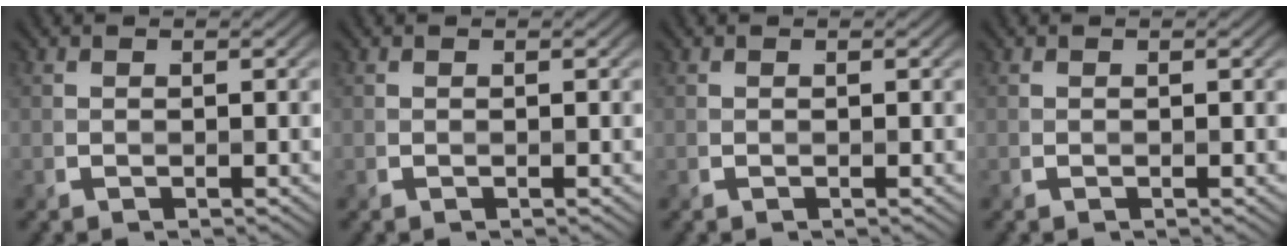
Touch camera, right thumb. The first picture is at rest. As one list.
[{"total": 0.0}, {"total": 0.0}, {"total": 0.0}]